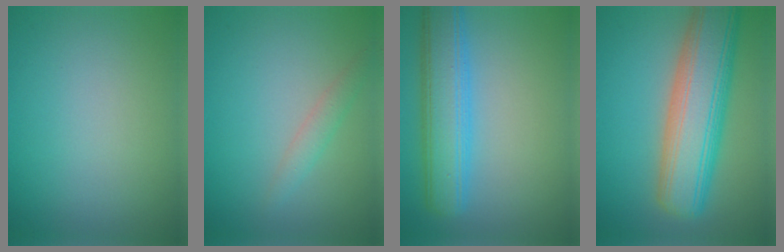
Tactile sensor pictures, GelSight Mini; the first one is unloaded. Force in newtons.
{"total": 1.5, "press": 1.5, "slide": 0.1}
{"total": 6.5, "press": 6.5, "slide": 0.2}
{"total": 10.2, "press": 10.2, "slide": 0.5}